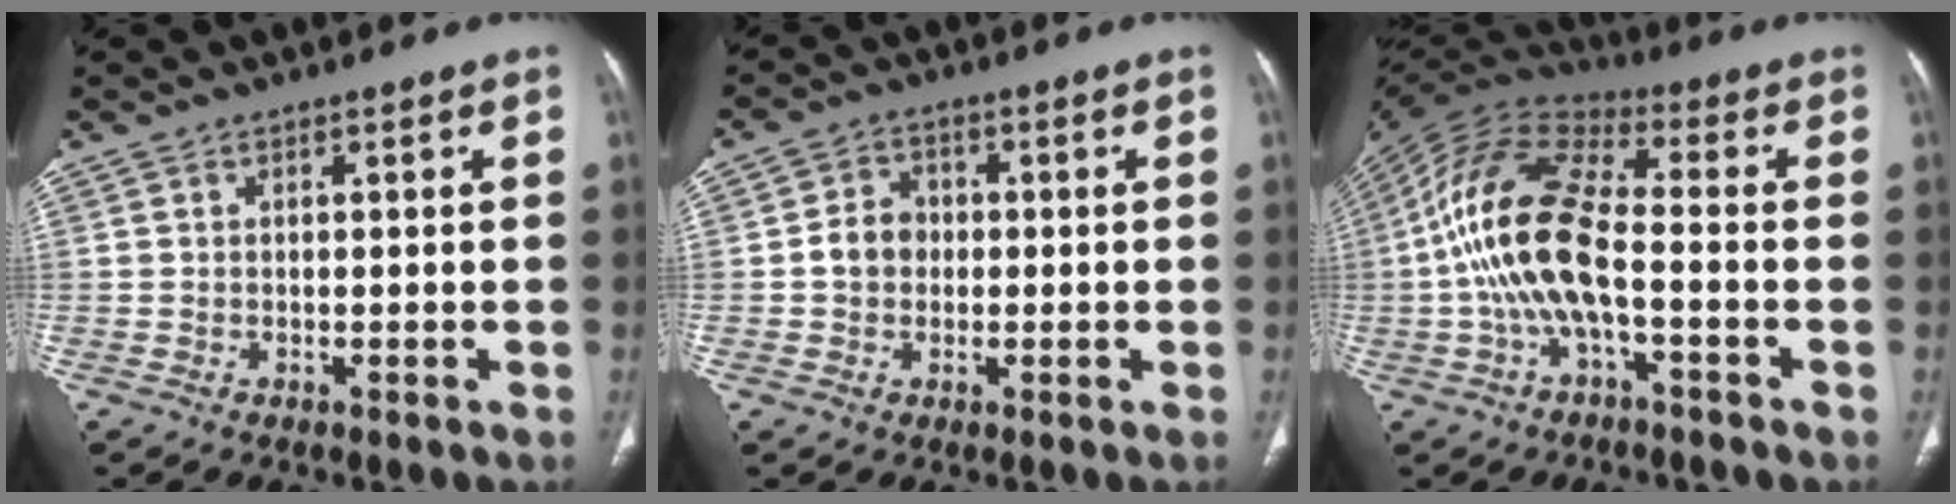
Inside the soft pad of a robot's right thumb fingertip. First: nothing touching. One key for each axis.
{"total": 4.9, "fx": -0.3, "fy": 4.2, "fz": 2.5, "tx": -0.029, "ty": 0.013, "tz": -0.011}
{"total": 15.9, "fx": -2.7, "fy": 6.5, "fz": 14.3, "tx": -0.297, "ty": 0.040, "tz": -0.057}